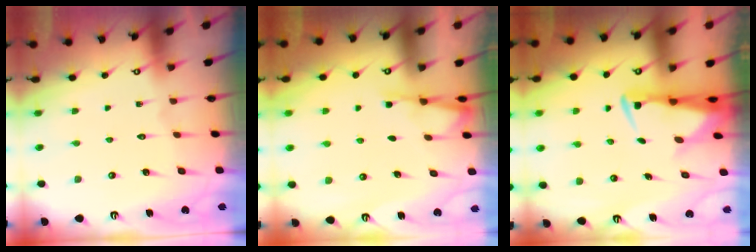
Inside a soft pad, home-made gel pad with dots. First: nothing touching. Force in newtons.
{"total": 3.4, "press": 3.4, "slide": 0.6}
{"total": 3.2, "press": 3.2, "slide": 0.6}